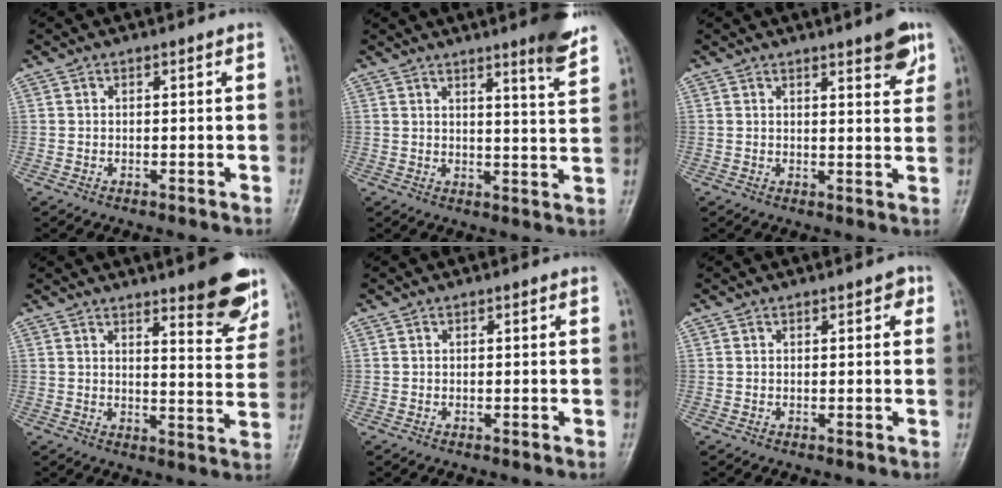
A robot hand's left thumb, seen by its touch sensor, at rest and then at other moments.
{"total": 7.3, "force": [5.4, 0.1, 5.0], "torque": [-0.061, -0.042, 0.069]}
{"total": 5.6, "force": [3.6, 1.3, 4.1], "torque": [-0.041, -0.020, 0.043]}
{"total": 10.6, "force": [7.3, 2.4, 7.2], "torque": [-0.063, -0.051, 0.096]}
{"total": 0.0}
{"total": 1.8, "force": [0.8, 0.9, 1.3], "torque": [-0.008, 0.001, 0.007]}